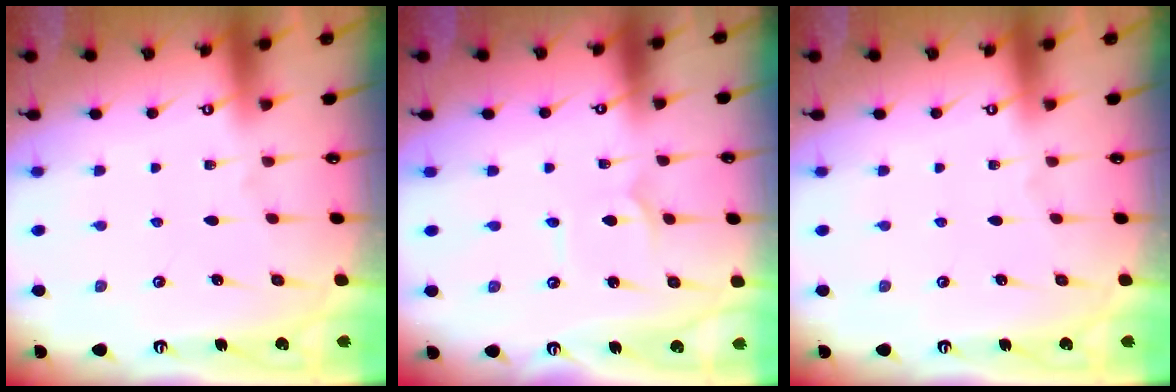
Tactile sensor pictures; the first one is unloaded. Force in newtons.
{"total": 1.1, "press": 1.1, "slide": 0.1}
{"total": 0.0}